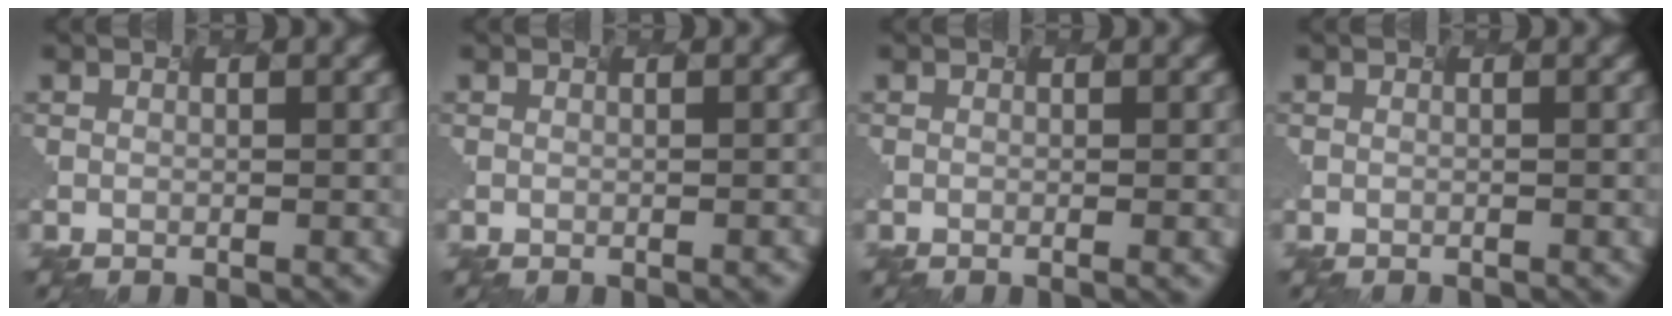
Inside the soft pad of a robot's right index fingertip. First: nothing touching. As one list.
[{"total": 1.1, "force": [-0.3, 0.4, 1.0], "torque": [0.000, 0.012, 0.004]}, {"total": 1.0, "force": [-0.3, 0.2, 0.9], "torque": [-0.004, 0.003, -0.003]}, {"total": 0.5, "force": [-0.5, -0.1, -0.2], "torque": [0.004, -0.003, 0.004]}]